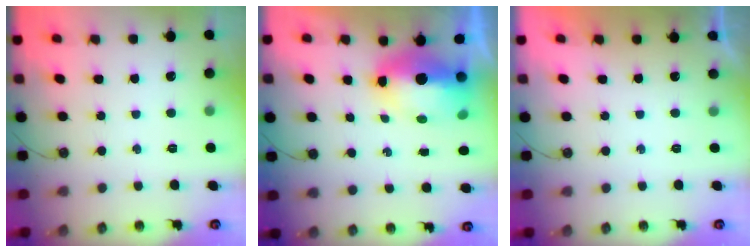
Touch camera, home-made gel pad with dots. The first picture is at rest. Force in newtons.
{"total": 10.4, "press": 10.3, "slide": 1.1}
{"total": 0.0}